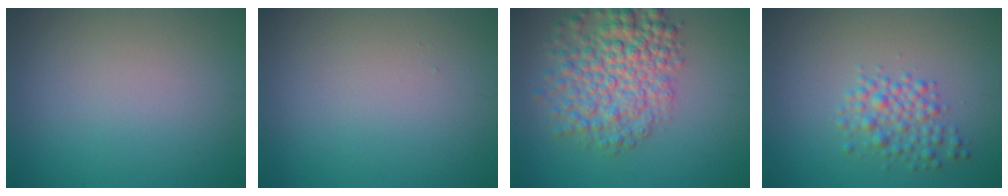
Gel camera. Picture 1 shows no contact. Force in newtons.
{"total": 0.0}
{"total": 7.0, "press": 7.0, "slide": 0.2}
{"total": 2.8, "press": 2.8, "slide": 0.1}